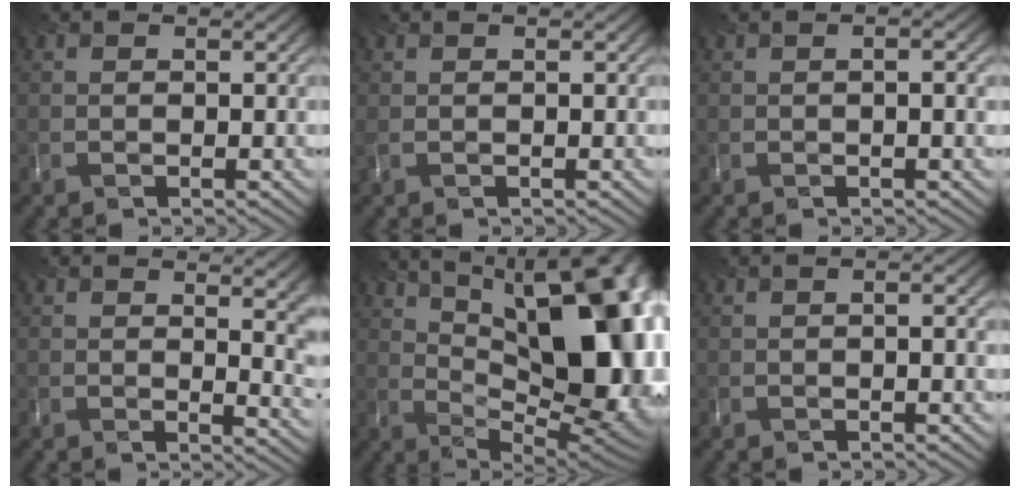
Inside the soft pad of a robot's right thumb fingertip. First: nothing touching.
{"total": 0.5, "force": [0.3, 0.0, 0.4], "torque": [-0.009, 0.003, 0.004]}
{"total": 2.2, "force": [-0.3, 0.5, 2.1], "torque": [-0.030, 0.007, -0.008]}
{"total": 9.8, "force": [2.6, 4.3, 8.4], "torque": [-0.088, 0.020, 0.031]}
{"total": 18.6, "force": [5.8, 8.6, 15.4], "torque": [-0.203, 0.026, 0.083]}
{"total": 1.9, "force": [-0.2, 0.4, 1.8], "torque": [-0.025, 0.006, -0.006]}